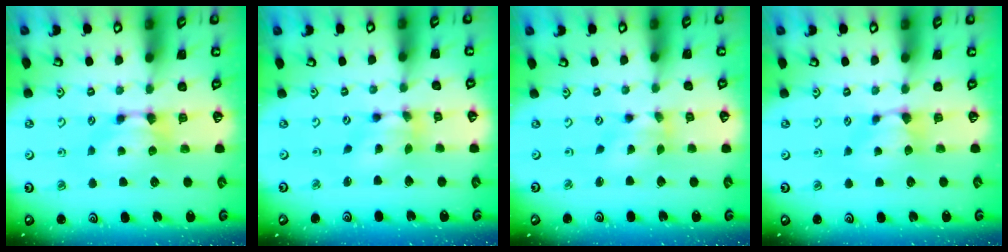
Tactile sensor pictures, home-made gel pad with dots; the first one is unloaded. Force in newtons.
{"total": 4.9, "press": 4.4, "slide": 2.1}
{"total": 2.3, "press": 1.7, "slide": 1.5}
{"total": 0.9, "press": 0.4, "slide": 0.8}